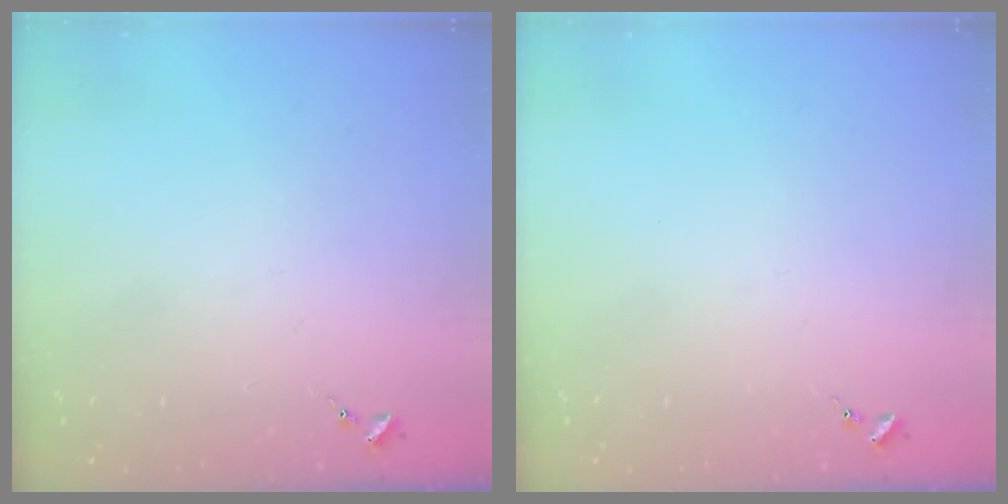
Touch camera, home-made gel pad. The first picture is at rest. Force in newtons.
{"total": 0.0}